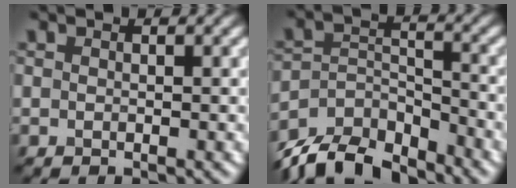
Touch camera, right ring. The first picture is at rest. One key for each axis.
{"total": 7.8, "fx": -6.9, "fy": 2.8, "fz": 2.4, "tx": -0.047, "ty": -0.003, "tz": -0.129}